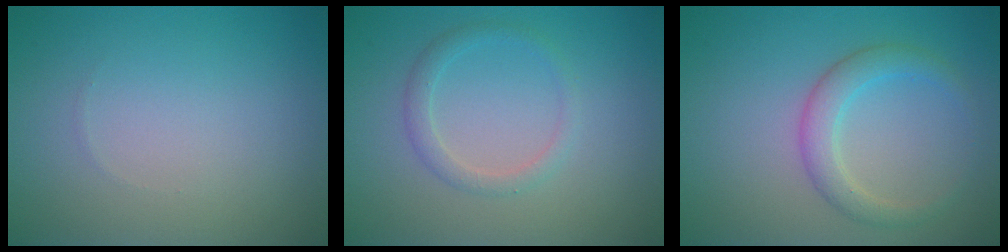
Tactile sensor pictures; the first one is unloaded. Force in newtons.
{"total": 1.7, "press": 1.7, "slide": 0.0}
{"total": 2.8, "press": 2.8, "slide": 0.1}